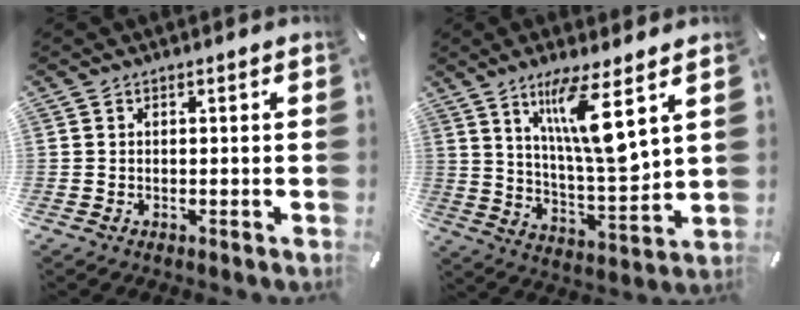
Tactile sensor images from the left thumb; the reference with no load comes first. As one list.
[{"total": 14.2, "force": [7.8, 2.3, 11.6], "torque": [-0.229, -0.040, 0.123]}]